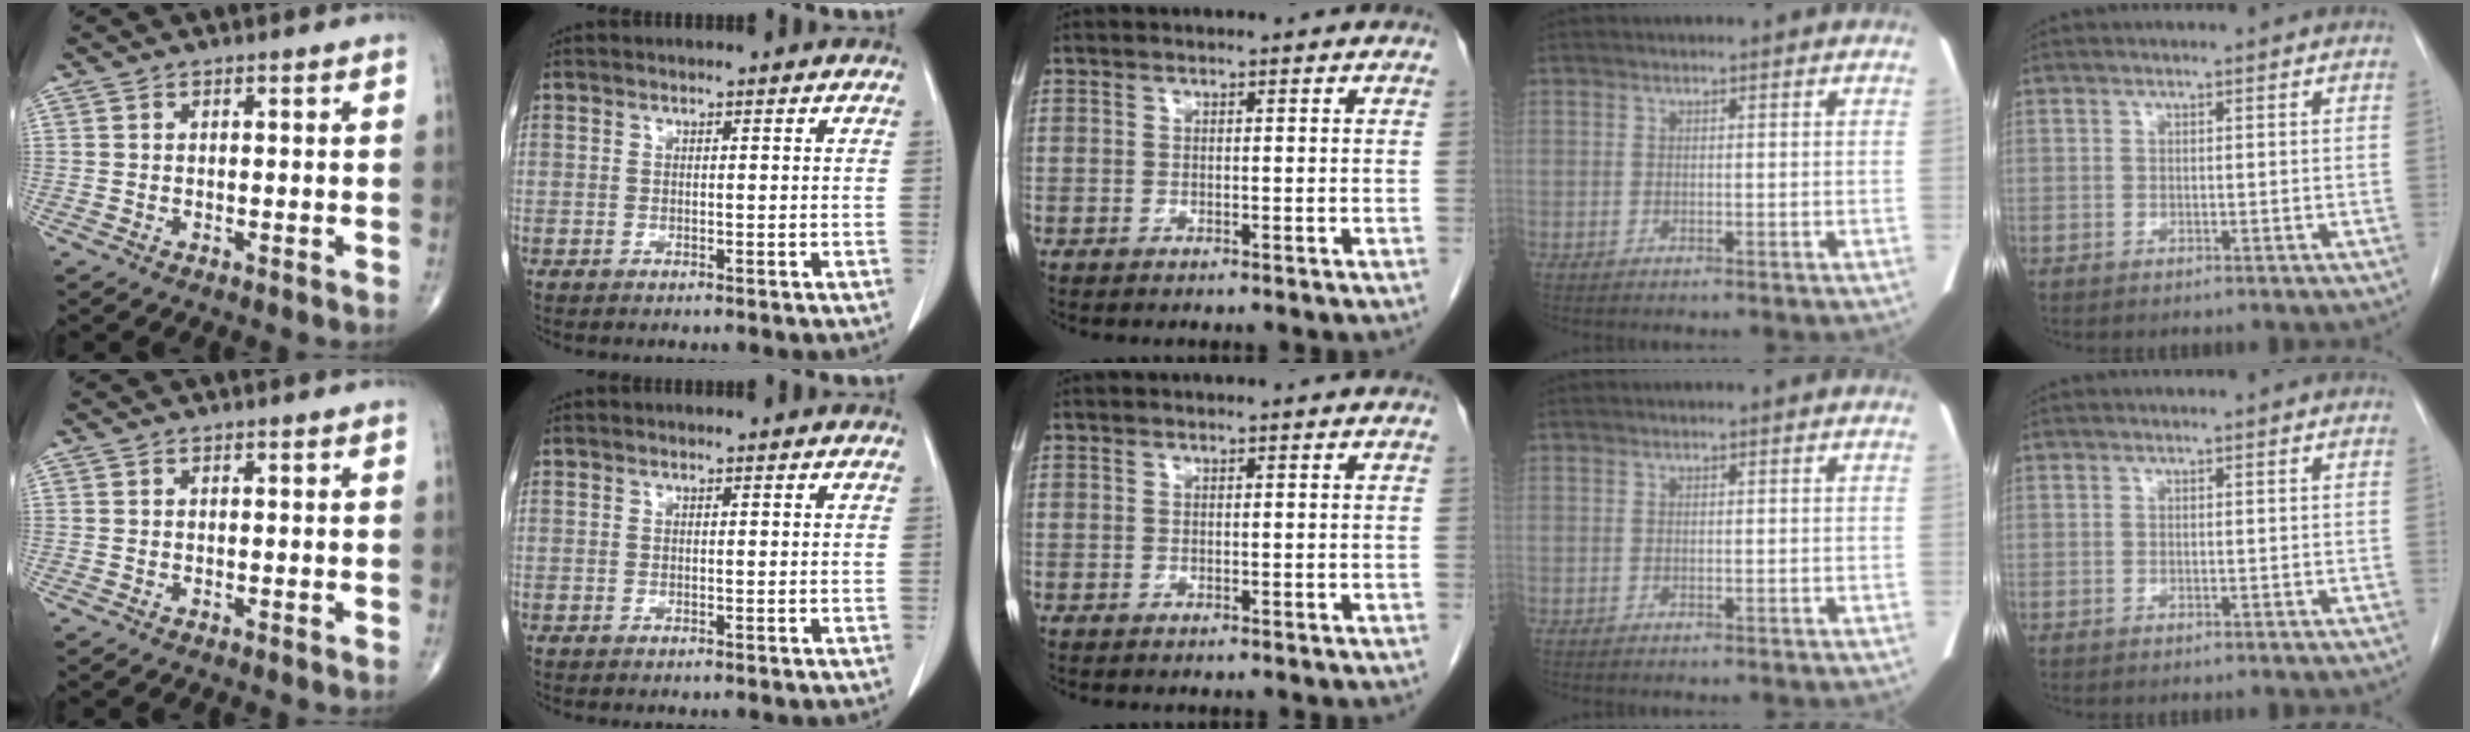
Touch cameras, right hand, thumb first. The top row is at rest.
{}